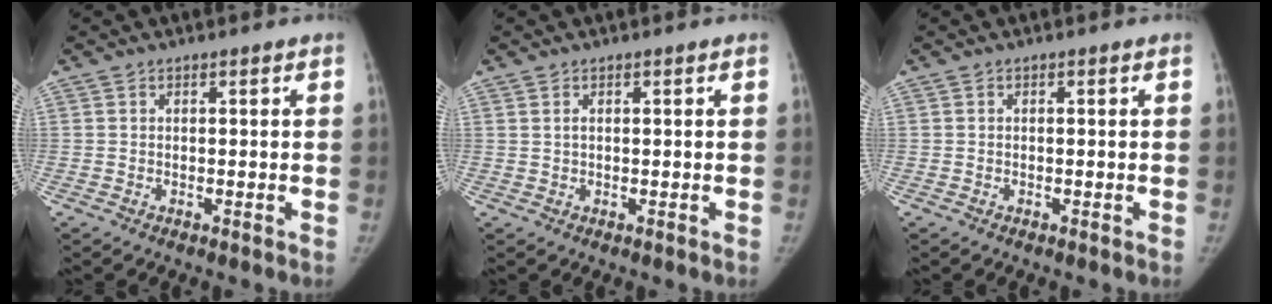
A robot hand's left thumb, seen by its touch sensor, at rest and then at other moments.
{"total": 0.7, "force": [0.3, 0.4, 0.6], "torque": [-0.012, 0.004, 0.008]}
{"total": 0.0}